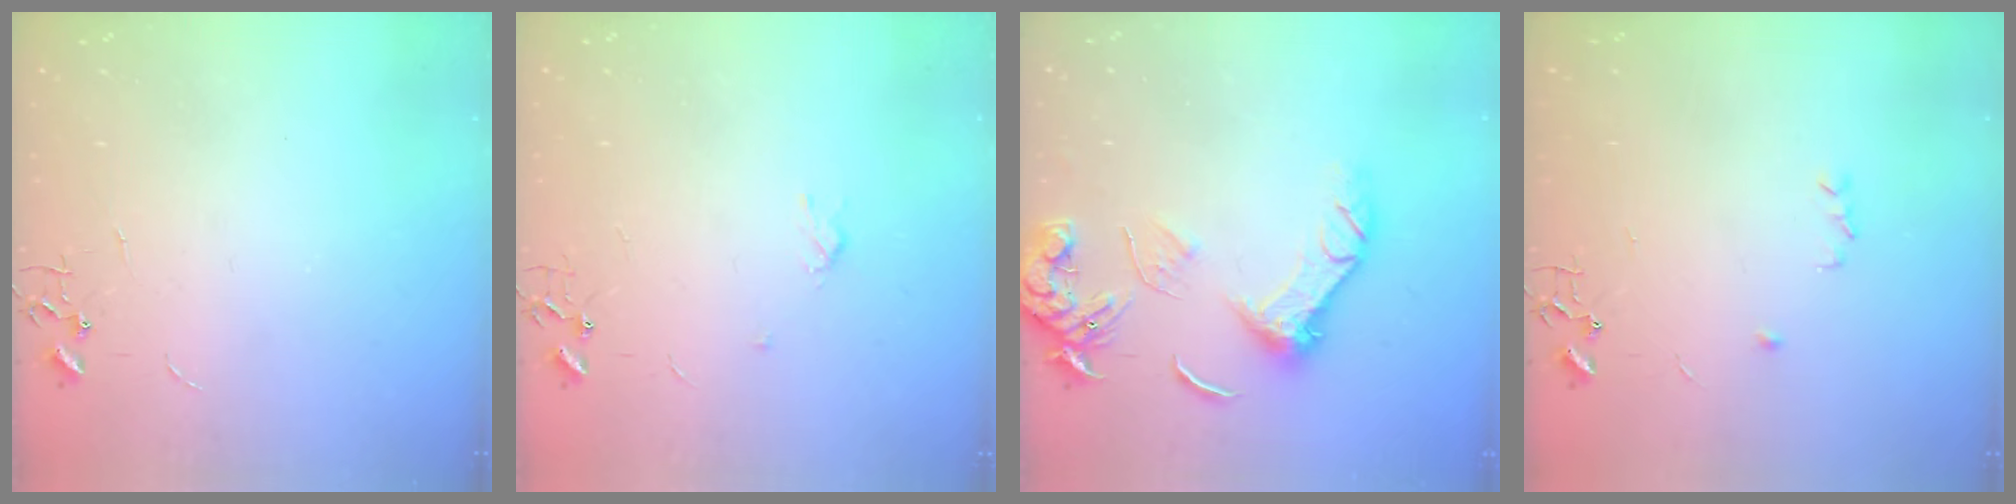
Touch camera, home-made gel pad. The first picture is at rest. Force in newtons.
{"total": 3.5, "press": 3.5, "slide": 0.7}
{"total": 13.0, "press": 12.9, "slide": 1.4}
{"total": 3.4, "press": 3.4, "slide": 0.6}